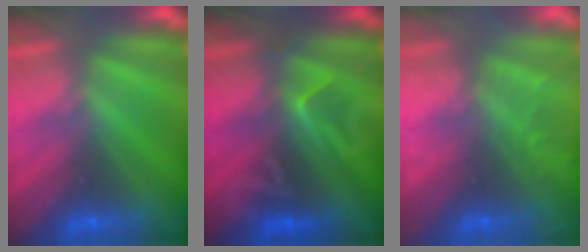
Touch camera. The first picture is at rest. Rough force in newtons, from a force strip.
{"total": 2.4}
{"total": 7.7}